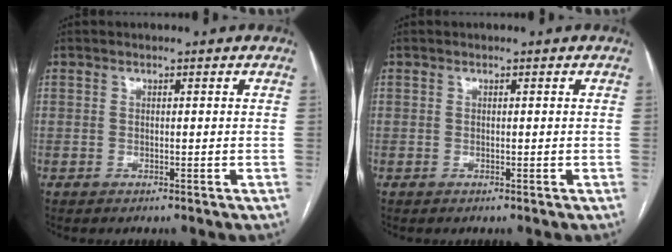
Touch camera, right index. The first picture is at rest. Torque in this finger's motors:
{"motor_torque": [0.00, 0.00, 0.00, 0.00]}